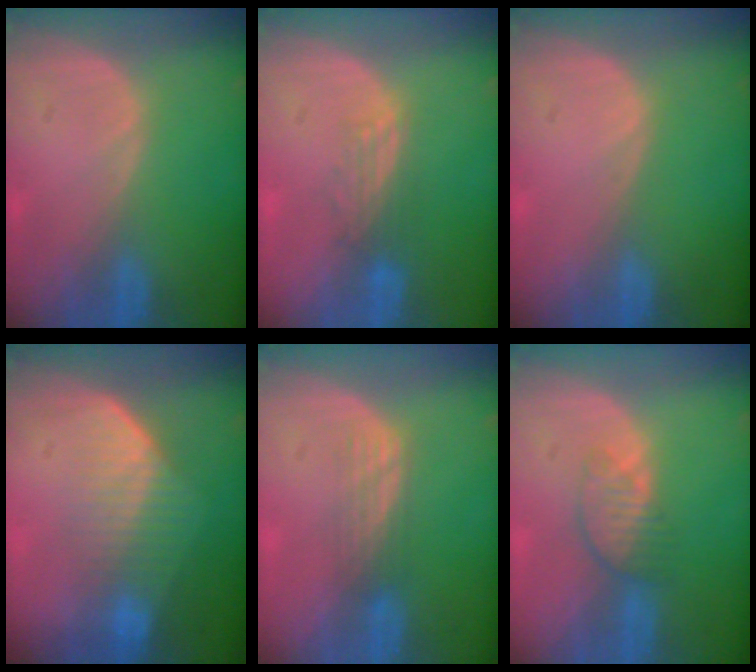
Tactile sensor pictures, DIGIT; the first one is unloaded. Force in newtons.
{"total": 2.8, "press": 2.6, "slide": 1.2}
{"total": 0.0}
{"total": 7.1, "press": 6.2, "slide": 3.3}
{"total": 3.1, "press": 2.6, "slide": 1.5}
{"total": 3.9, "press": 3.4, "slide": 1.8}